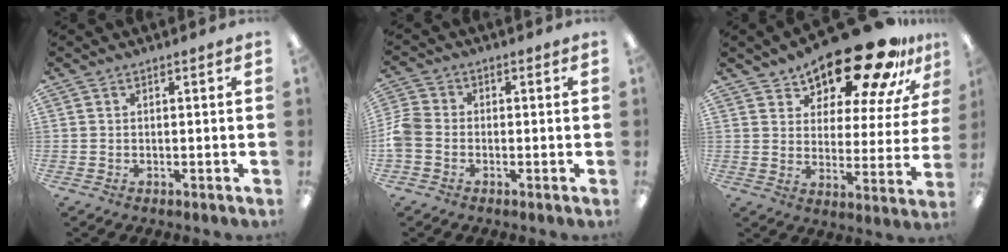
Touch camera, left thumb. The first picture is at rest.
{"total": 5.6, "force": [-1.8, 4.2, 3.2], "torque": [-0.070, 0.015, -0.032]}
{"total": 20.2, "force": [16.7, 6.0, 9.6], "torque": [-0.153, -0.123, 0.281]}